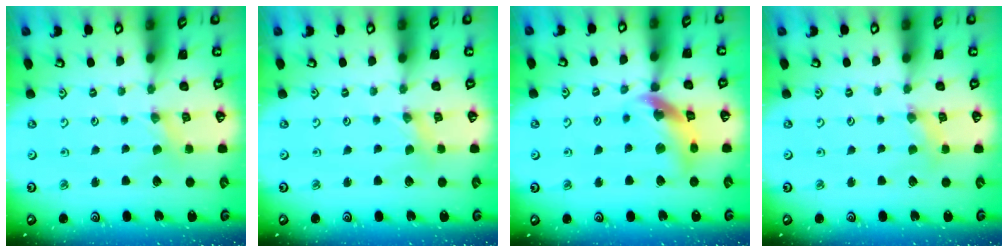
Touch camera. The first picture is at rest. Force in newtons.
{"total": 0.0}
{"total": 14.1, "press": 14.0, "slide": 1.7}
{"total": 2.3, "press": 2.2, "slide": 0.3}